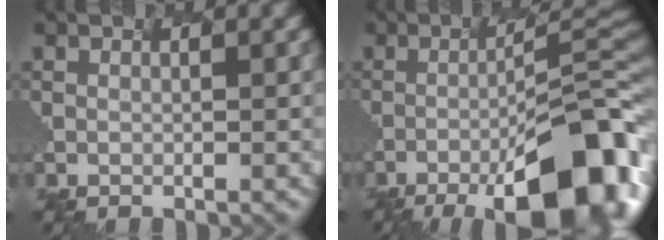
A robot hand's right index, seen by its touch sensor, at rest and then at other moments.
{"total": 13.6, "force": [-5.4, 3.3, 12.1], "torque": [-0.139, -0.005, -0.054]}